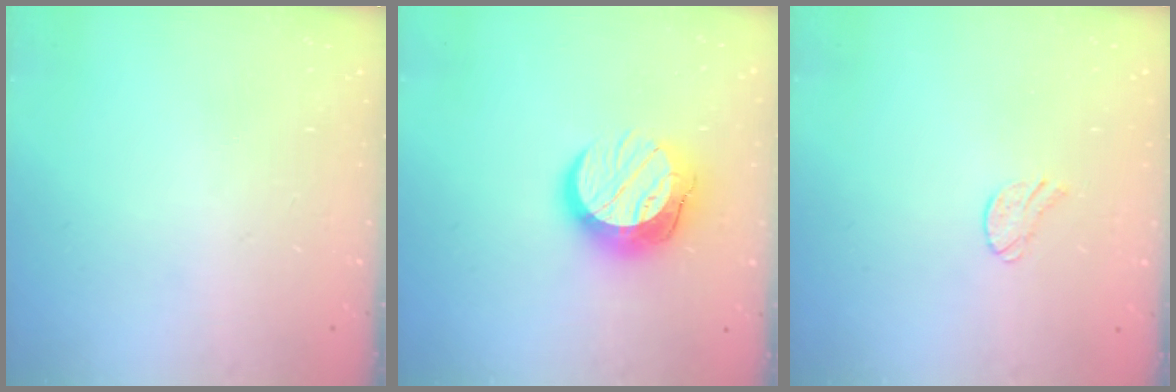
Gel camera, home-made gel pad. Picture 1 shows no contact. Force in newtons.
{"total": 13.6, "press": 13.6, "slide": 1.2}
{"total": 6.0, "press": 6.0, "slide": 0.6}